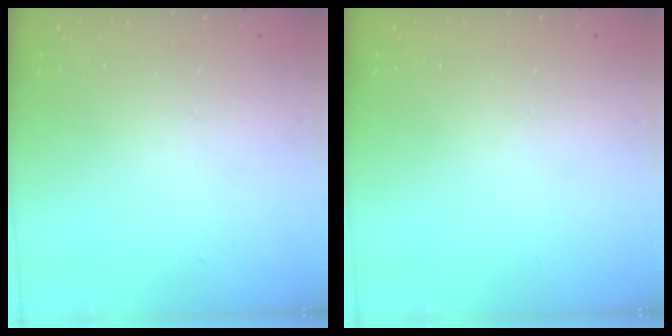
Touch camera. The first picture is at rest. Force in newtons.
{"total": 0.0}